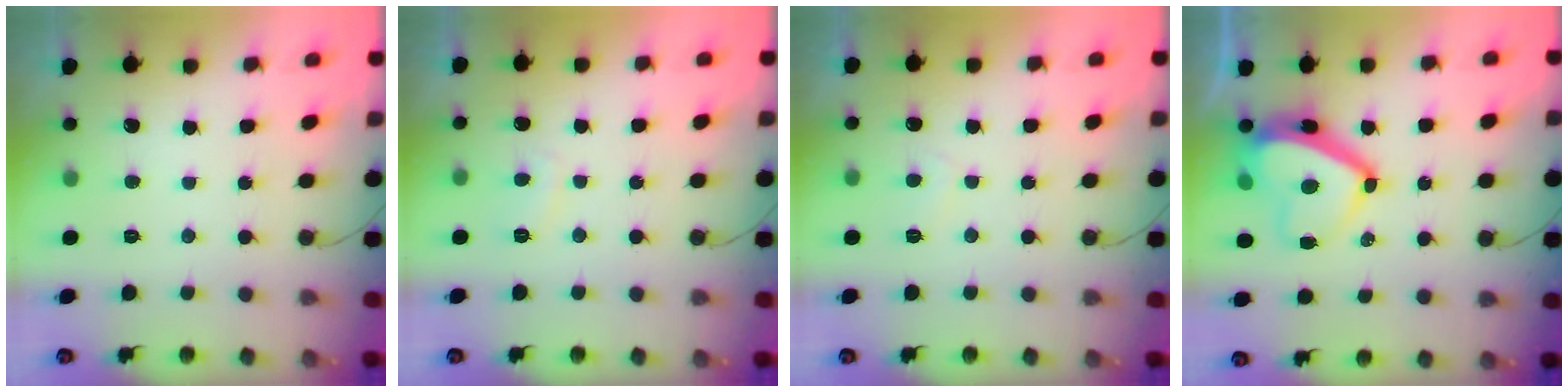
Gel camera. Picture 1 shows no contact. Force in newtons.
{"total": 2.3, "press": 2.1, "slide": 0.7}
{"total": 1.2, "press": 1.2, "slide": 0.3}
{"total": 13.5, "press": 13.3, "slide": 2.3}